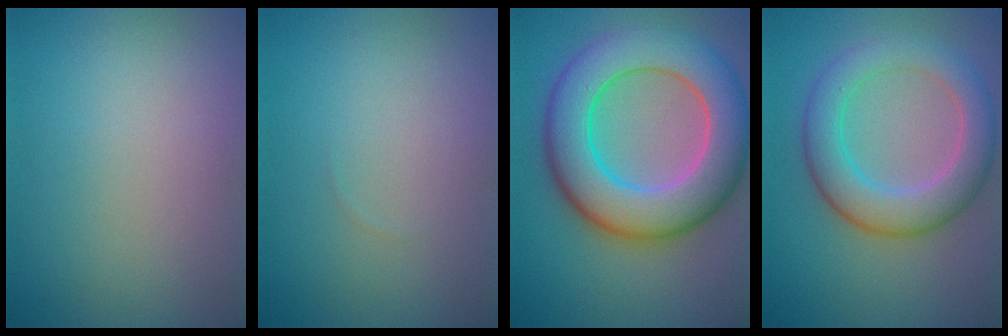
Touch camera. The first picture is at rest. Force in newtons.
{"total": 0.0}
{"total": 11.1, "press": 11.1, "slide": 0.3}
{"total": 6.0, "press": 6.0, "slide": 0.1}